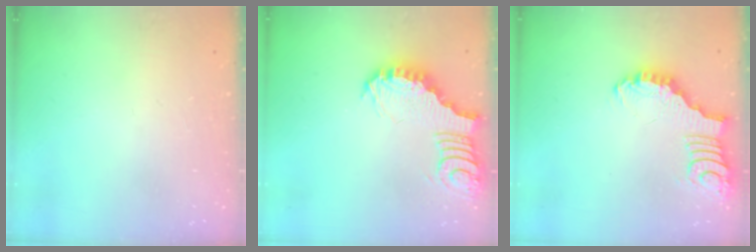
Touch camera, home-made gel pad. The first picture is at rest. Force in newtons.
{"total": 3.9, "press": 3.8, "slide": 0.6}
{"total": 3.3, "press": 3.3, "slide": 0.4}